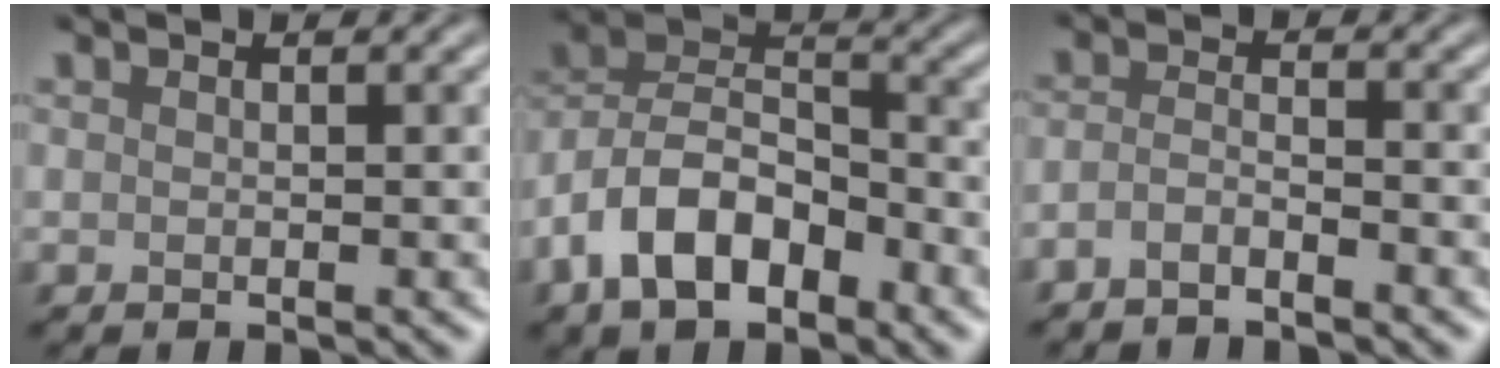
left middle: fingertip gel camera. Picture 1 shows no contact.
{"total": 8.8, "force": [-4.3, 4.9, 6.0], "torque": [-0.104, 0.014, -0.090]}
{"total": 1.9, "force": [-1.5, 0.4, 1.1], "torque": [-0.024, 0.000, -0.036]}